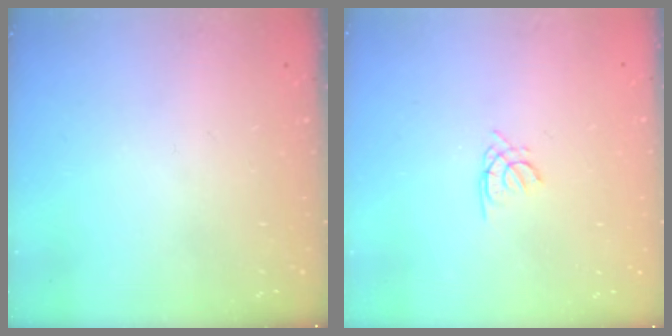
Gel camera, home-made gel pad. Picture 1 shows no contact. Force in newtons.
{"total": 1.3, "press": 1.2, "slide": 0.4}